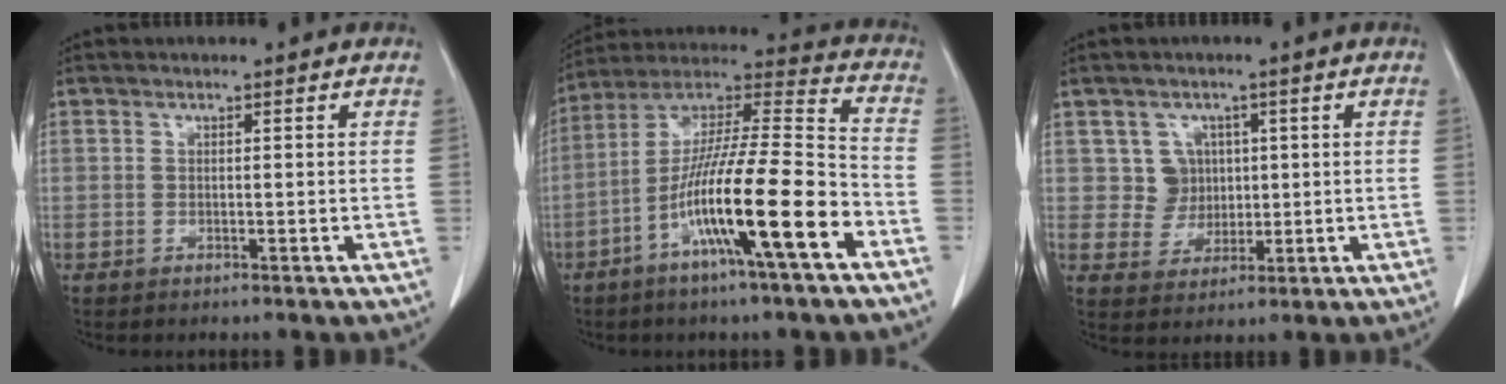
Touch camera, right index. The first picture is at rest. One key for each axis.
{"total": 19.0, "fx": -7.9, "fy": 0.7, "fz": 17.2, "tx": -0.314, "ty": -0.009, "tz": -0.143}
{"total": 4.7, "fx": 1.2, "fy": 4.5, "fz": 0.3, "tx": 0.000, "ty": 0.012, "tz": 0.026}